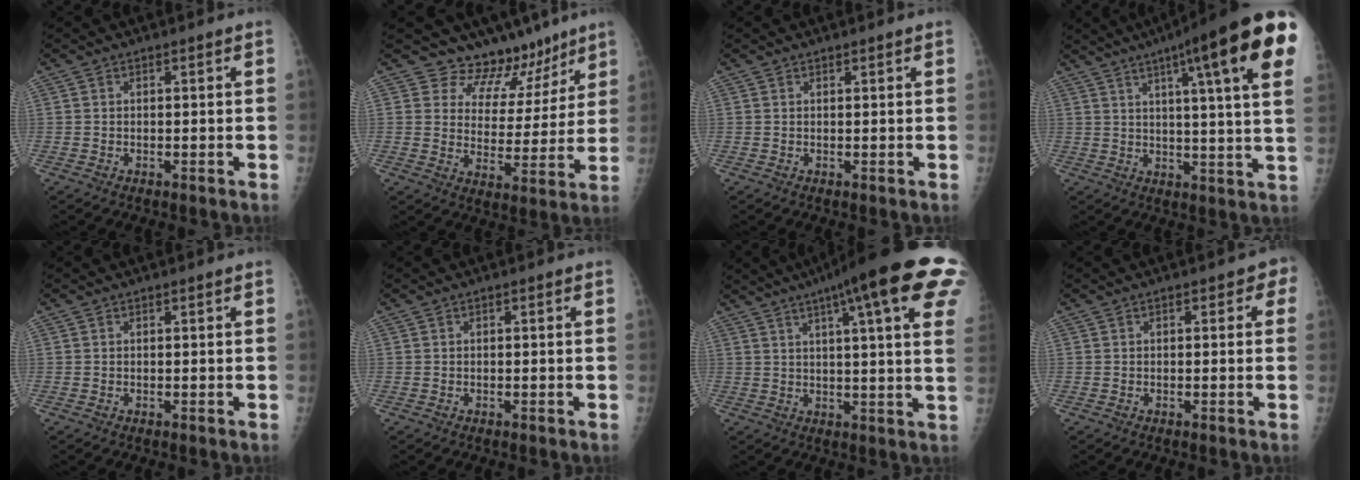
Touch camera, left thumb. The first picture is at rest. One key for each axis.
{"total": 11.3, "fx": 9.6, "fy": 5.7, "fz": 1.0, "tx": 0.028, "ty": -0.078, "tz": 0.137}
{"total": 0.5, "fx": 0.5, "fy": 0.0, "fz": 0.0, "tx": -0.003, "ty": -0.003, "tz": 0.008}
{"total": 23.4, "fx": 11.8, "fy": 2.7, "fz": 20.0, "tx": -0.258, "ty": -0.018, "tz": 0.142}
{"total": 0.0}
{"total": 0.0}
{"total": 23.6, "fx": 12.3, "fy": 3.9, "fz": 19.8, "tx": -0.254, "ty": 0.005, "tz": 0.150}
{"total": 2.2, "fx": 0.7, "fy": 1.3, "fz": 1.6, "tx": 0.004, "ty": 0.004, "tz": 0.001}